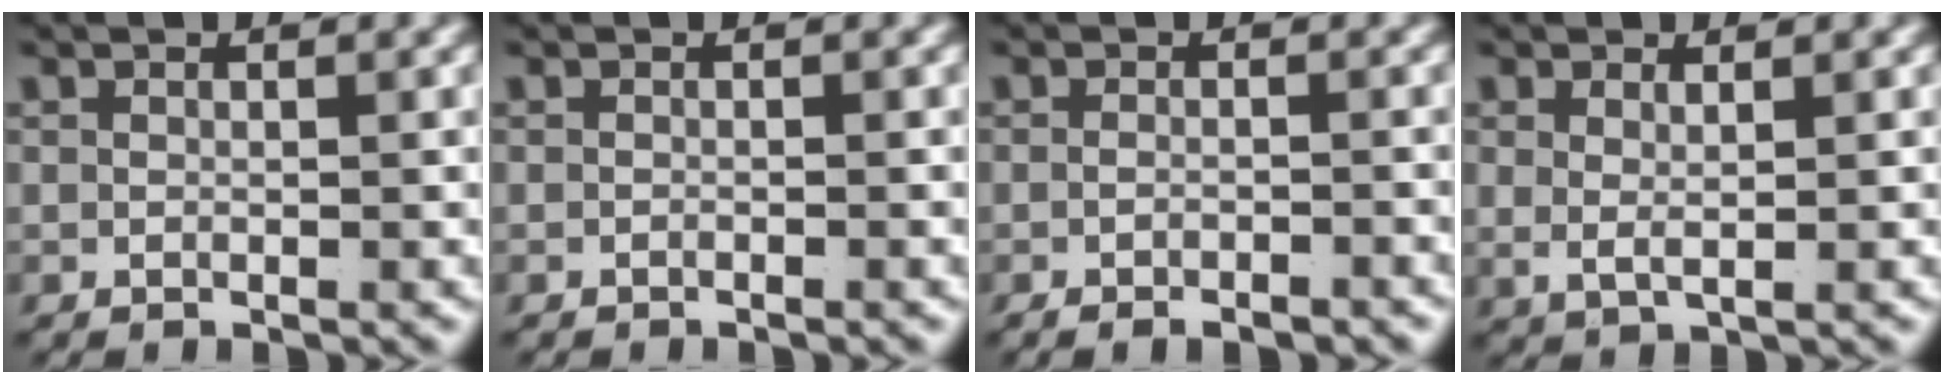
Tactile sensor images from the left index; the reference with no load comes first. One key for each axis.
{"total": 0.6, "fx": -0.5, "fy": -0.3, "fz": 0.0, "tx": -0.004, "ty": -0.003, "tz": -0.007}
{"total": 2.4, "fx": -2.3, "fy": 0.2, "fz": 0.9, "tx": -0.016, "ty": -0.009, "tz": -0.032}
{"total": 1.4, "fx": 0.7, "fy": 0.0, "fz": 1.2, "tx": -0.029, "ty": -0.014, "tz": 0.025}